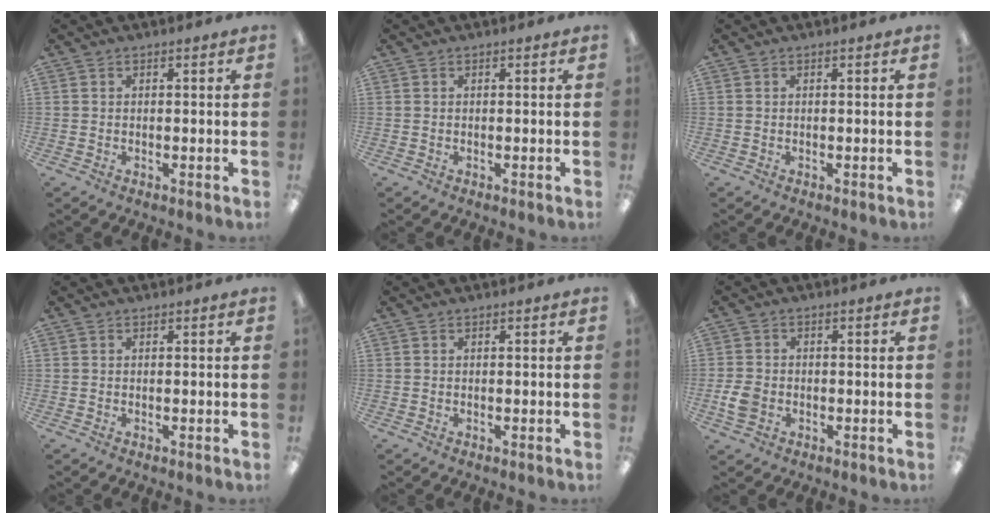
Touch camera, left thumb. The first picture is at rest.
{"total": 0.0}
{"total": 0.0}
{"total": 0.0}
{"total": 0.0}
{"total": 4.6, "force": [-1.4, 3.5, 2.8], "torque": [-0.058, 0.005, -0.026]}